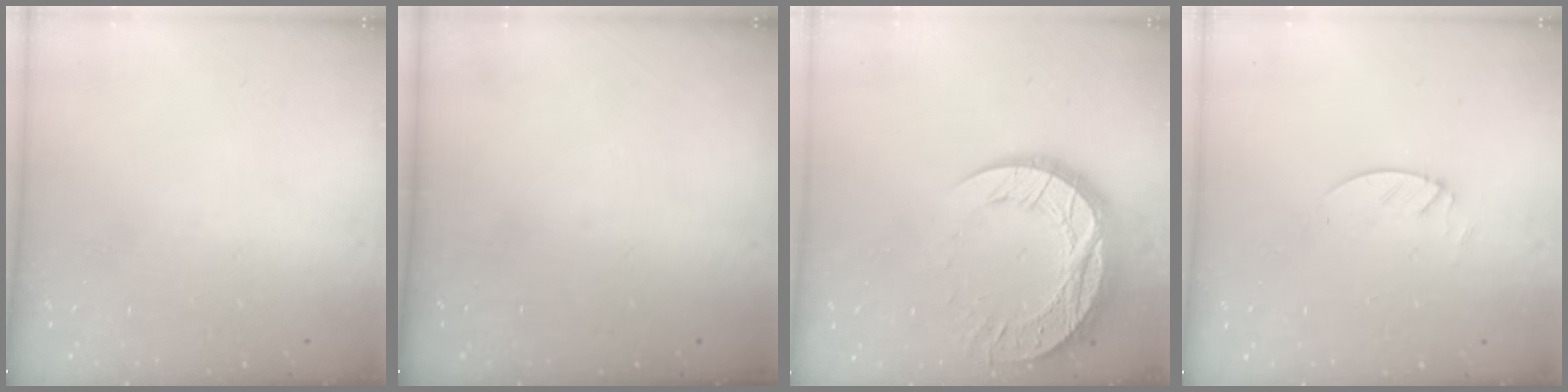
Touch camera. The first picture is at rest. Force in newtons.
{"total": 0.0}
{"total": 18.4, "press": 18.4, "slide": 1.6}
{"total": 2.1, "press": 2.1, "slide": 0.2}